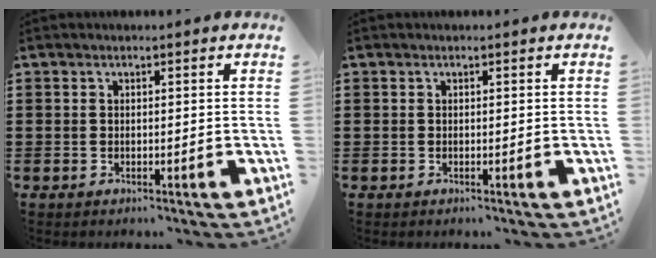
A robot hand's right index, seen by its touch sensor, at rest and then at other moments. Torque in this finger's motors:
{"motor_torque": [0.29, 0.47, 0.00, 0.00]}